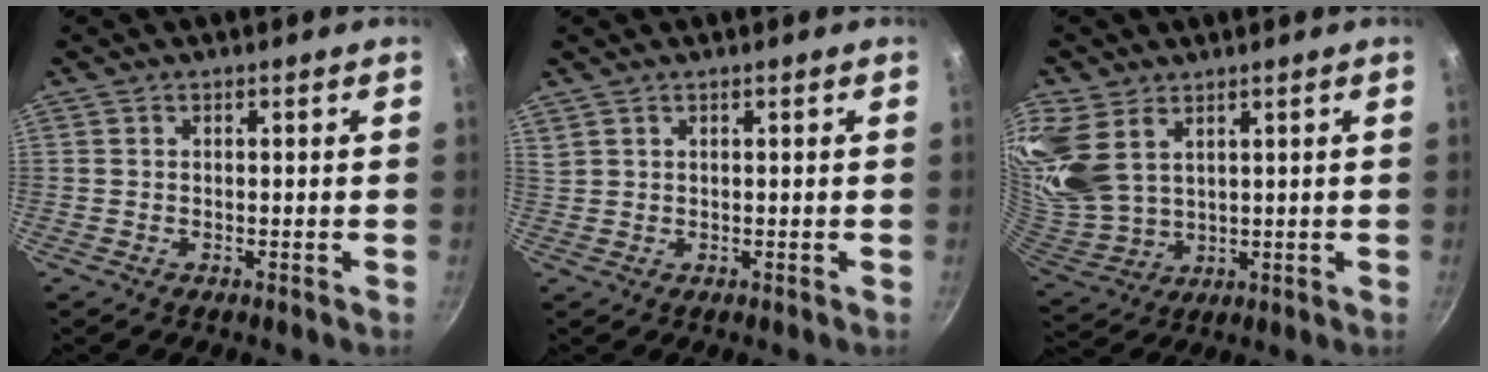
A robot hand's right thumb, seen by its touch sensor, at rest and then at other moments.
{"total": 1.2, "force": [1.0, 0.6, 0.4], "torque": [-0.004, 0.000, 0.022]}
{"total": 15.0, "force": [7.3, 9.9, 8.6], "torque": [-0.193, -0.017, 0.163]}